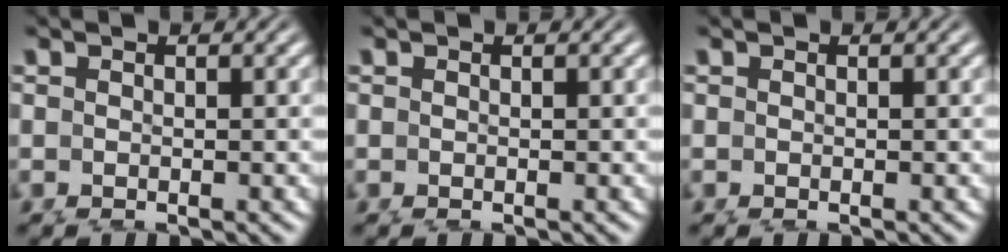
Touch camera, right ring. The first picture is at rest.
{"total": 0.0}
{"total": 0.0}